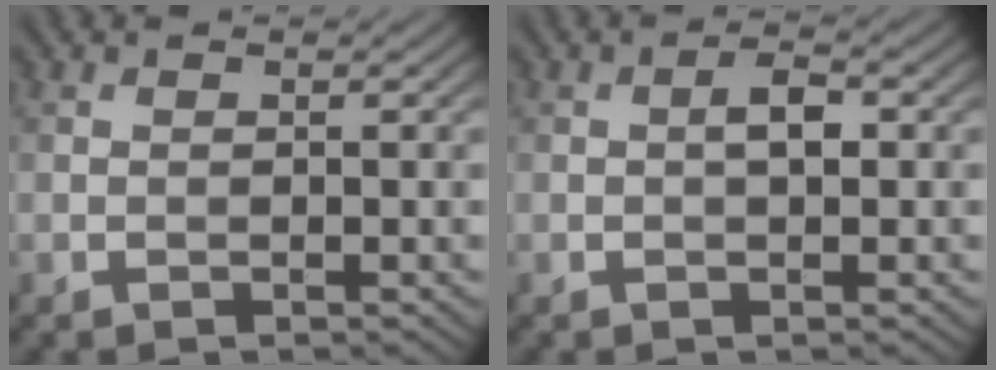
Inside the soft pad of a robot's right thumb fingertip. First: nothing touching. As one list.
[{"total": 2.3, "force": [0.1, 0.9, 2.1], "torque": [-0.034, 0.006, -0.002]}]